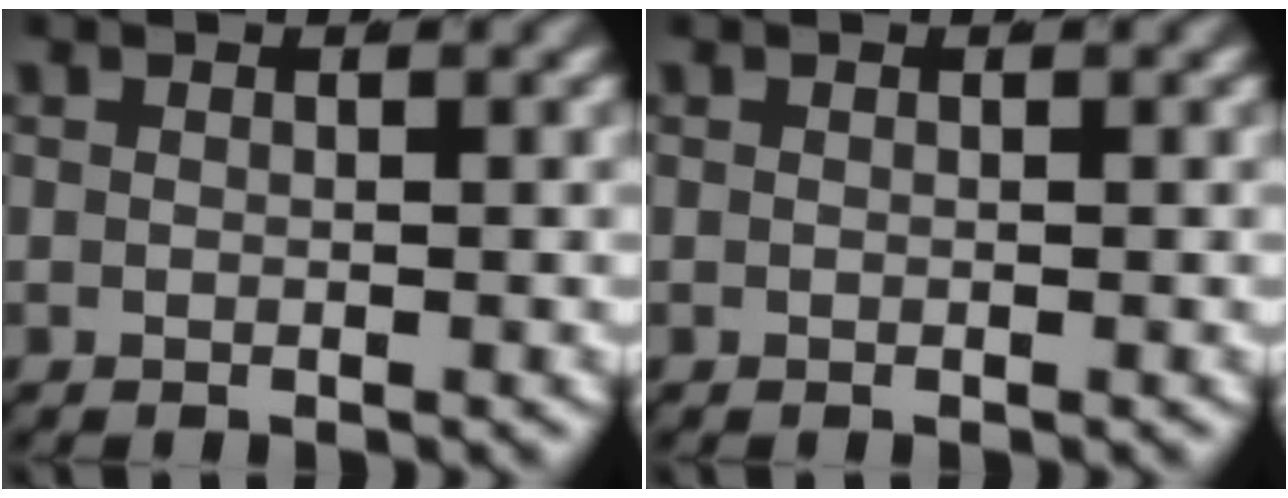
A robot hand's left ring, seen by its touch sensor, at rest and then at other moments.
{"total": 0.0}